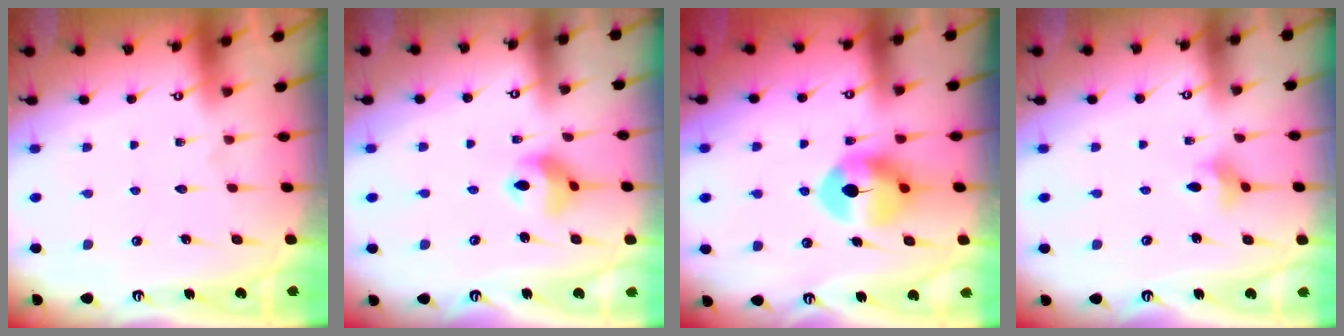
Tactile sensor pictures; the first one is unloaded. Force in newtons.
{"total": 9.0, "press": 9.0, "slide": 1.0}
{"total": 8.3, "press": 8.3, "slide": 0.4}
{"total": 2.9, "press": 2.8, "slide": 0.8}